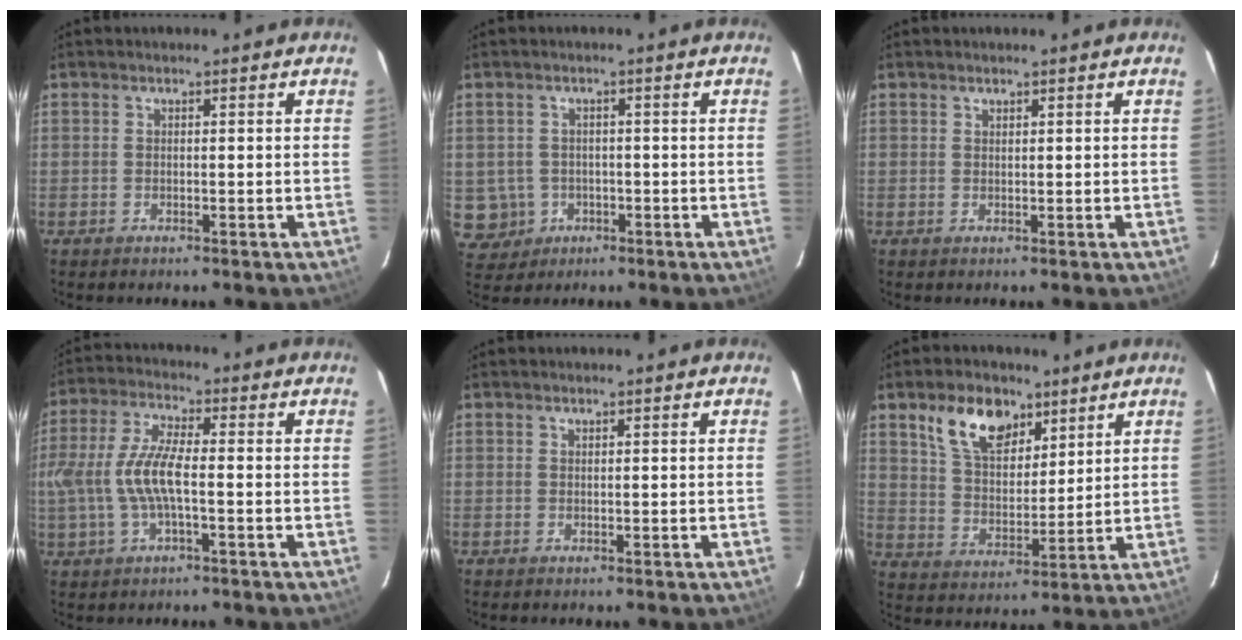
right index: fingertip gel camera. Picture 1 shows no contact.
{"total": 6.0, "force": [-1.2, 5.8, 0.9], "torque": [-0.032, 0.010, -0.004]}
{"total": 0.6, "force": [0.5, 0.2, 0.1], "torque": [-0.001, 0.002, 0.011]}
{"total": 9.8, "force": [-1.2, 2.9, 9.2], "torque": [-0.197, 0.003, -0.022]}
{"total": 0.0}
{"total": 11.7, "force": [6.9, 6.6, 6.7], "torque": [-0.120, 0.019, 0.133]}